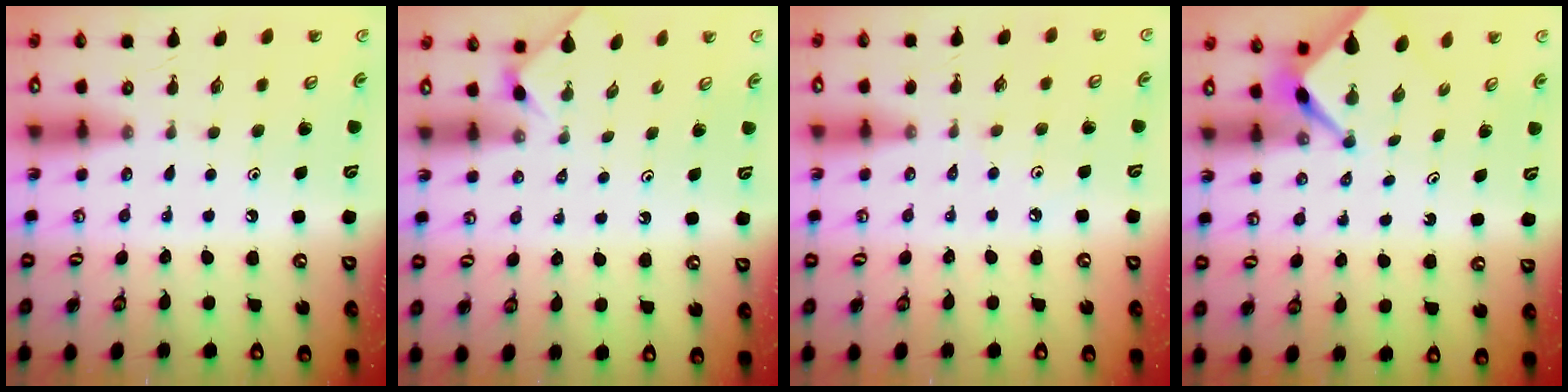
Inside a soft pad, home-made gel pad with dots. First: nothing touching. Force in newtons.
{"total": 1.3, "press": 1.2, "slide": 0.4}
{"total": 2.3, "press": 2.3, "slide": 0.4}
{"total": 2.5, "press": 2.5, "slide": 0.3}